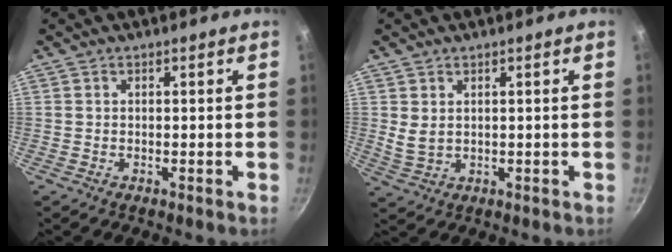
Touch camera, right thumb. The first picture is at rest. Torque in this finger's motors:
{"motor_torque": [0.10, 0.05, 0.62, -0.12, 0.02]}